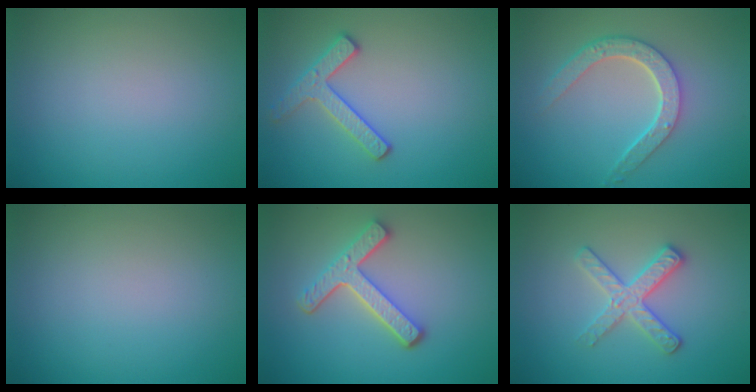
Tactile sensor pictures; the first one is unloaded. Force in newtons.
{"total": 2.5, "press": 2.4, "slide": 0.5}
{"total": 4.3, "press": 3.4, "slide": 2.6}
{"total": 0.0}
{"total": 4.4, "press": 3.4, "slide": 2.9}
{"total": 3.1, "press": 2.9, "slide": 1.1}